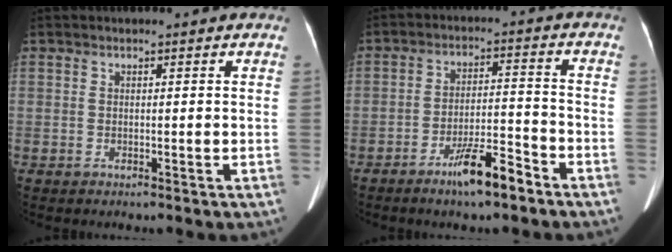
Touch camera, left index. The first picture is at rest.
{"total": 7.3, "force": [-5.3, 0.9, 5.0], "torque": [-0.091, -0.001, -0.091]}